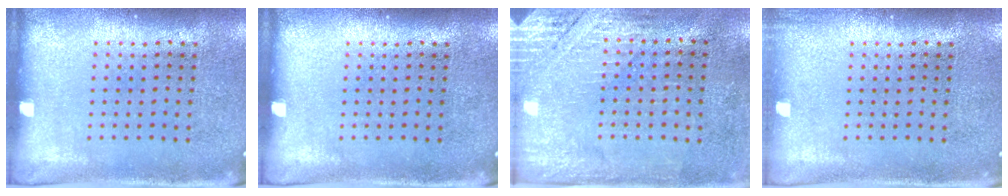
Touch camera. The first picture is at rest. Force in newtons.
{"total": 0.0}
{"total": 2.7, "press": 2.4, "slide": 1.2}
{"total": 0.7, "press": 0.7, "slide": 0.0}